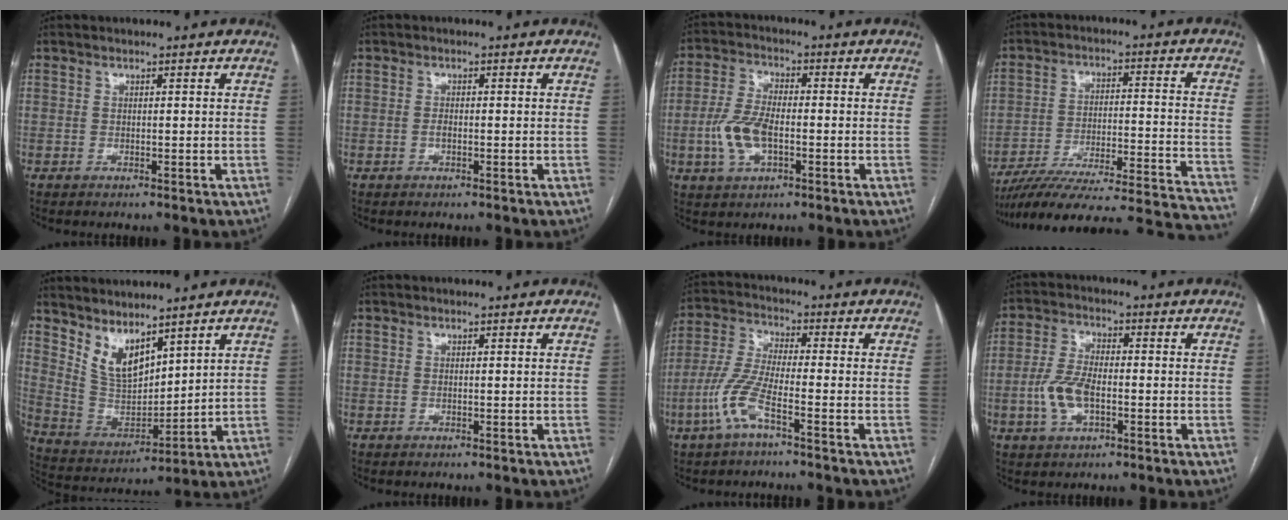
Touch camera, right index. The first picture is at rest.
{"total": 0.9, "force": [-0.1, 0.4, 0.8], "torque": [-0.019, 0.003, -0.003]}
{"total": 7.9, "force": [-2.0, 3.5, 6.8], "torque": [-0.156, 0.005, -0.037]}
{"total": 29.7, "force": [-27.0, 2.4, 12.2], "torque": [-0.117, -0.015, -0.370]}
{"total": 9.2, "force": [6.5, 3.8, 5.2], "torque": [-0.109, 0.002, 0.150]}
{"total": 0.0}
{"total": 7.8, "force": [-3.8, 1.1, 6.8], "torque": [-0.159, 0.002, -0.081]}
{"total": 6.9, "force": [-1.8, 3.0, 5.9], "torque": [-0.134, 0.006, -0.034]}